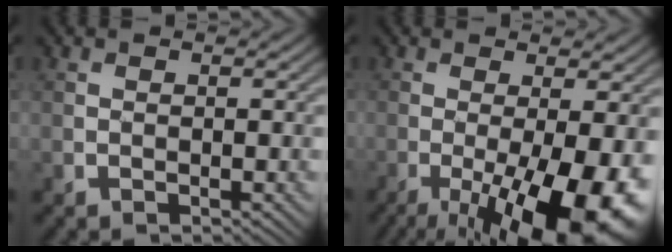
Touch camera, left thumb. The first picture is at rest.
{"total": 15.1, "force": [-5.6, 4.5, 13.3], "torque": [-0.202, -0.023, -0.076]}